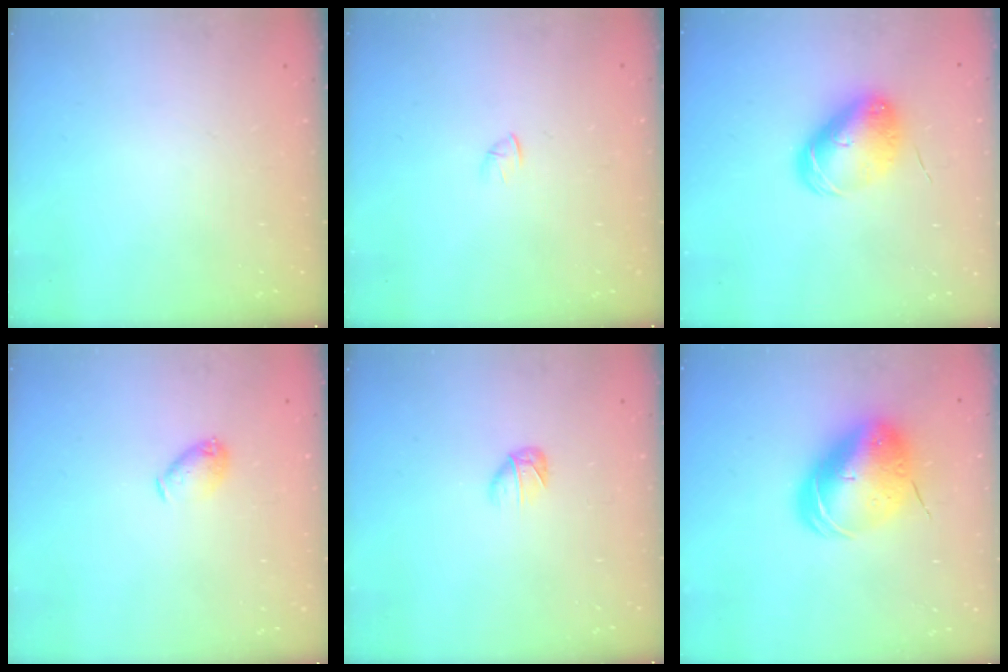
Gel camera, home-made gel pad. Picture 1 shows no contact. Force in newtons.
{"total": 1.2, "press": 1.1, "slide": 0.3}
{"total": 9.5, "press": 9.5, "slide": 1.2}
{"total": 6.3, "press": 6.3, "slide": 0.5}
{"total": 3.2, "press": 3.0, "slide": 0.9}
{"total": 16.2, "press": 15.9, "slide": 3.2}